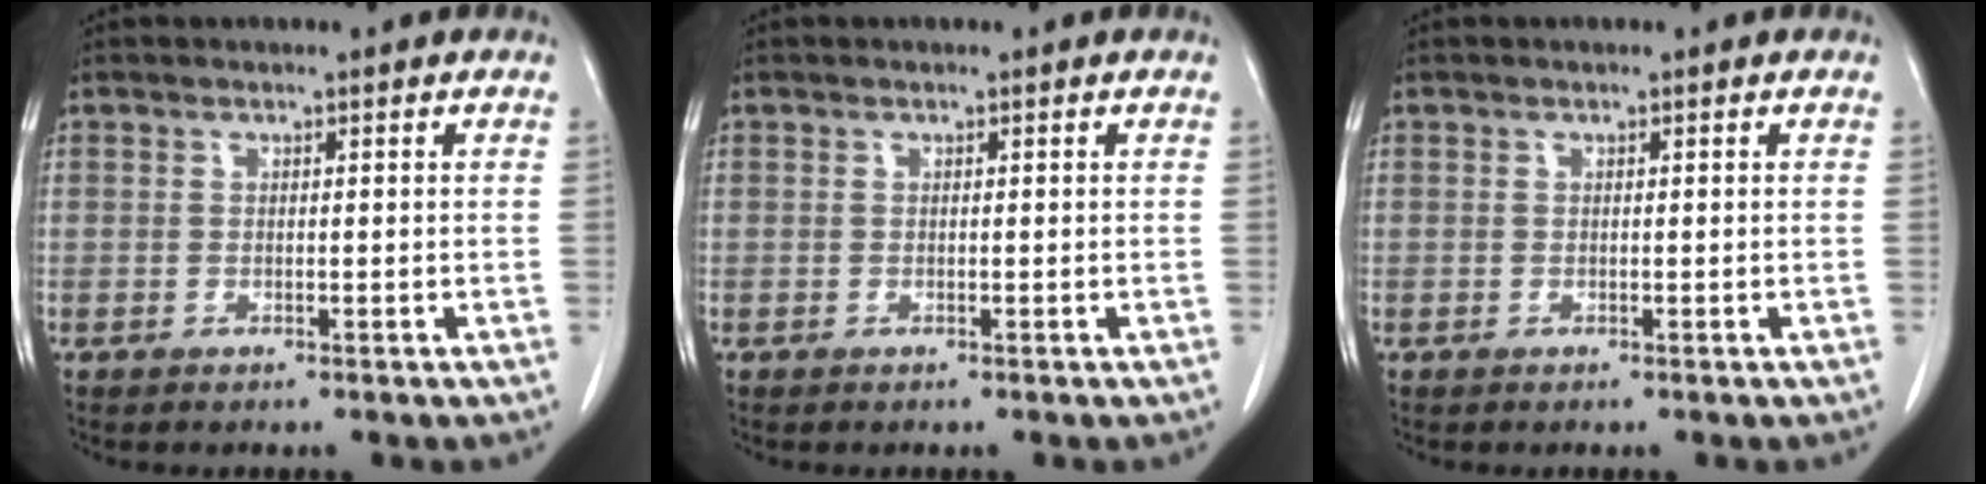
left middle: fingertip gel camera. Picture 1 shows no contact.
{"total": 0.0}
{"total": 0.0}